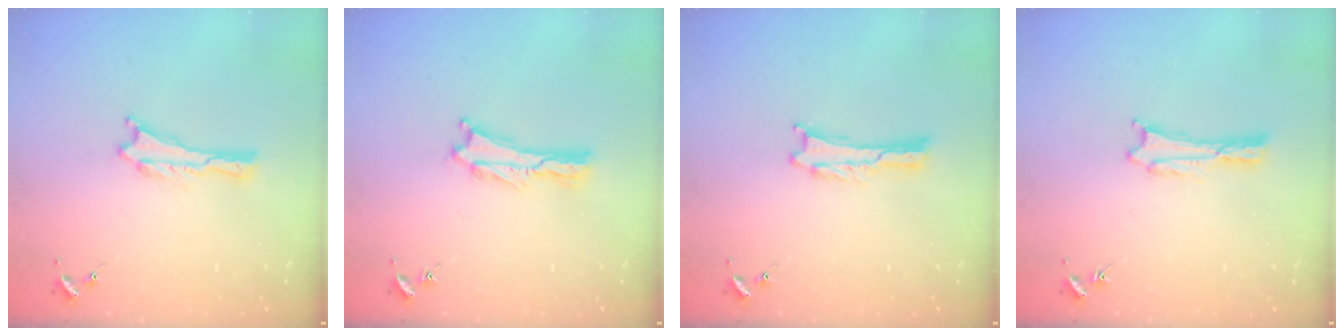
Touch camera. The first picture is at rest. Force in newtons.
{"total": 0.6, "press": 0.5, "slide": 0.2}
{"total": 0.0}
{"total": 0.0}